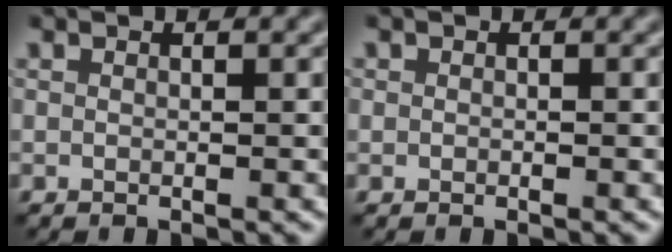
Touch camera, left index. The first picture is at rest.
{"total": 0.6, "force": [0.0, 0.6, 0.0], "torque": [0.003, 0.000, -0.004]}